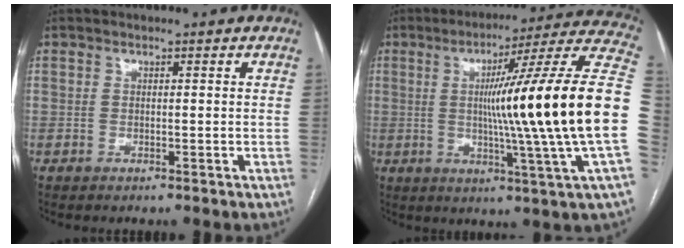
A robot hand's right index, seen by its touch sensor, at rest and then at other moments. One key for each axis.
{"total": 25.2, "fx": -0.4, "fy": -2.4, "fz": 25.1, "tx": -0.298, "ty": 0.003, "tz": -0.028}